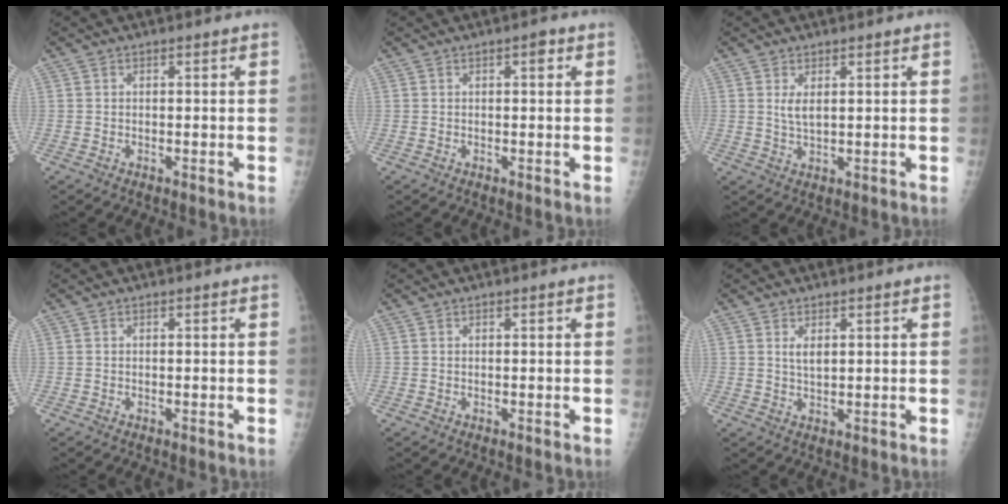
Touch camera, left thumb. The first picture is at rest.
{"total": 1.6, "force": [0.7, 0.6, 1.3], "torque": [-0.014, 0.001, 0.007]}
{"total": 2.7, "force": [1.1, 1.0, 2.2], "torque": [-0.042, -0.011, 0.026]}
{"total": 0.0}
{"total": 0.0}
{"total": 2.3, "force": [1.1, 1.0, 1.8], "torque": [-0.028, -0.009, 0.025]}